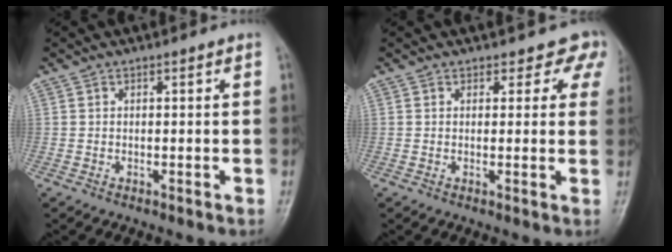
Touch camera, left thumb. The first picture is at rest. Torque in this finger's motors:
{"motor_torque": [0.00, 0.13, -0.02, -0.05, 0.03]}